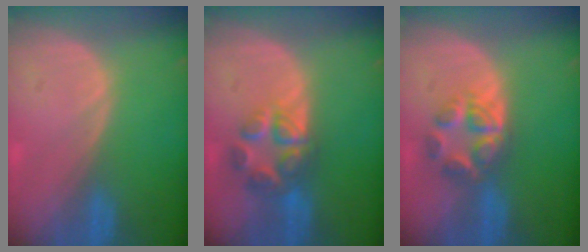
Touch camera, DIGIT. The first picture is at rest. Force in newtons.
{"total": 7.0, "press": 6.0, "slide": 3.8}
{"total": 5.6, "press": 5.3, "slide": 2.0}